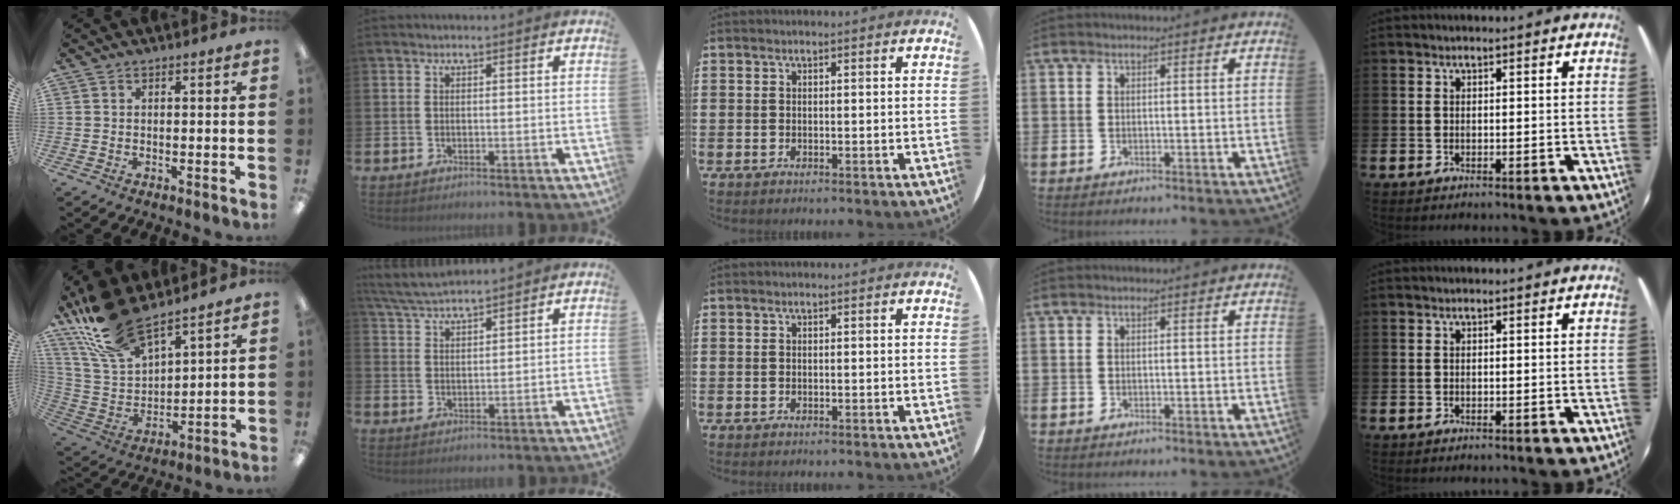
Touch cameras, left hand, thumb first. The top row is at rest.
{"thumb": {"total": 18.4, "force": [14.1, 7.6, 9.0], "torque": [-0.209, -0.068, 0.261]}, "index": {"total": 4.5, "force": [4.3, 0.4, 1.2], "torque": [-0.043, -0.016, 0.079]}}